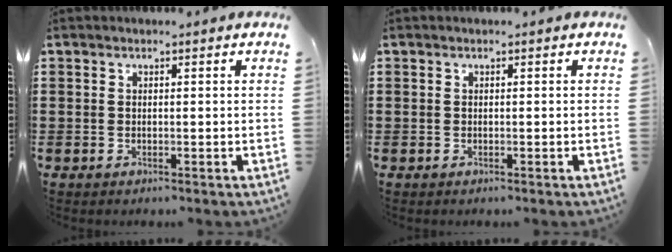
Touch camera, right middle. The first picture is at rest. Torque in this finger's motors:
{"motor_torque": [0.03, -0.02, 0.00, 0.00]}